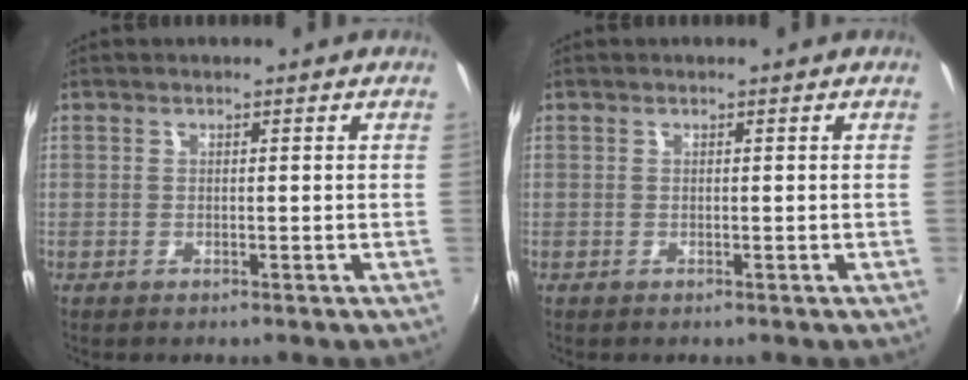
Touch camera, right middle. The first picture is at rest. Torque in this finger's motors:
{"motor_torque": [0.00, 0.00, 0.00, 0.00]}